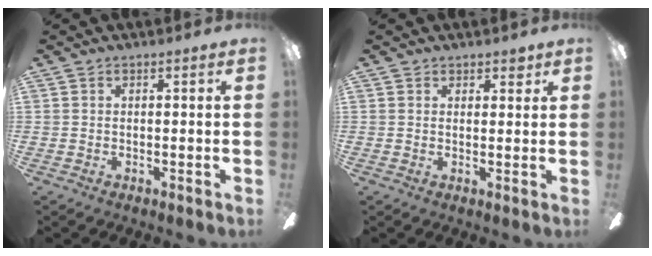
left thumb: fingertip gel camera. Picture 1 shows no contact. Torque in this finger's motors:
{"motor_torque": [0.21, -0.02, -0.36, 0.16, -0.03]}